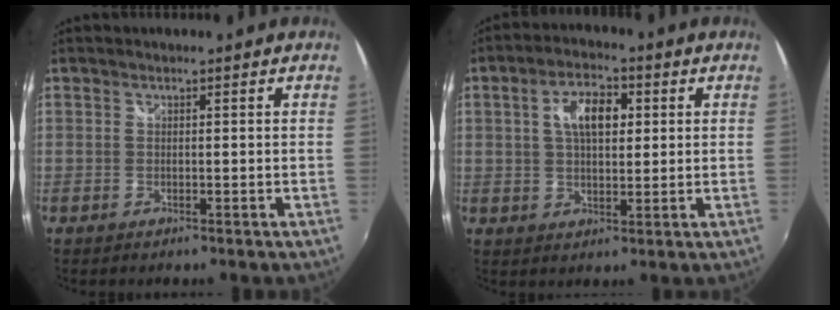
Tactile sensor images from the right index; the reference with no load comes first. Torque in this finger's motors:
{"motor_torque": [0.61, 0.18, 0.43, 0.07]}